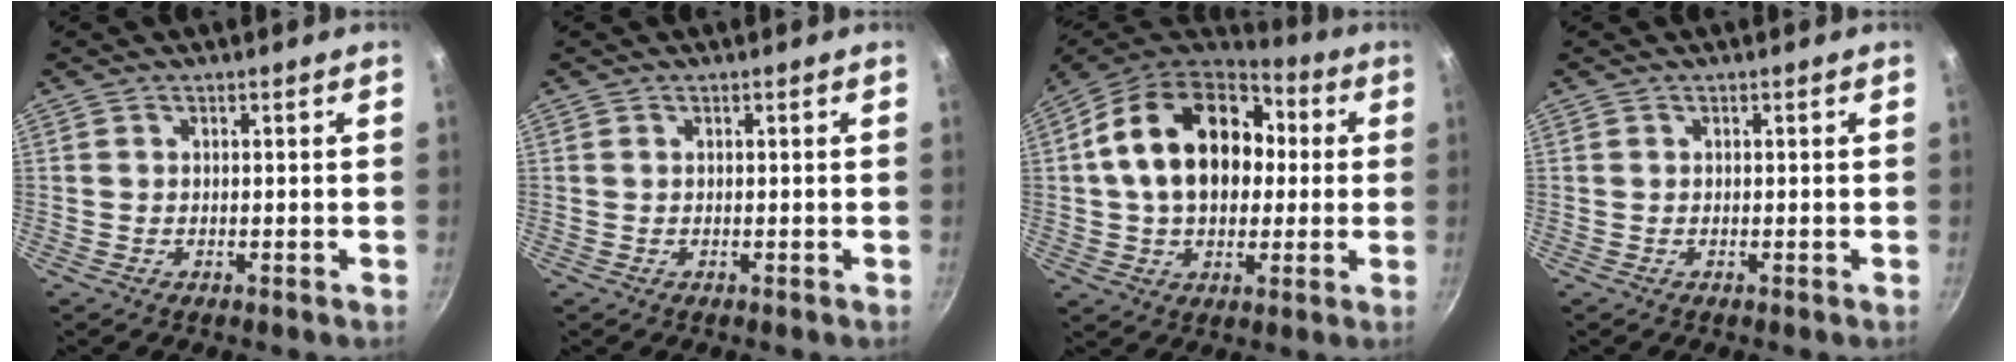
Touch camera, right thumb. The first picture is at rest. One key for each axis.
{"total": 0.0}
{"total": 21.2, "fx": 3.1, "fy": 15.0, "fz": 14.6, "tx": -0.220, "ty": 0.030, "tz": 0.045}
{"total": 0.0}